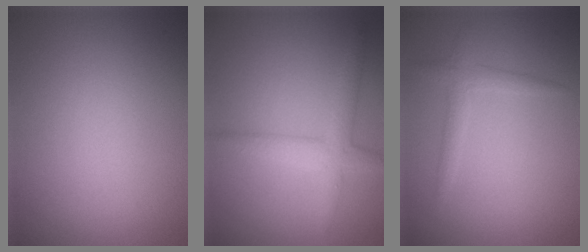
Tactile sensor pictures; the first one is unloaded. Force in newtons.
{"total": 3.0, "press": 3.0, "slide": 0.2}
{"total": 1.7, "press": 1.7, "slide": 0.0}